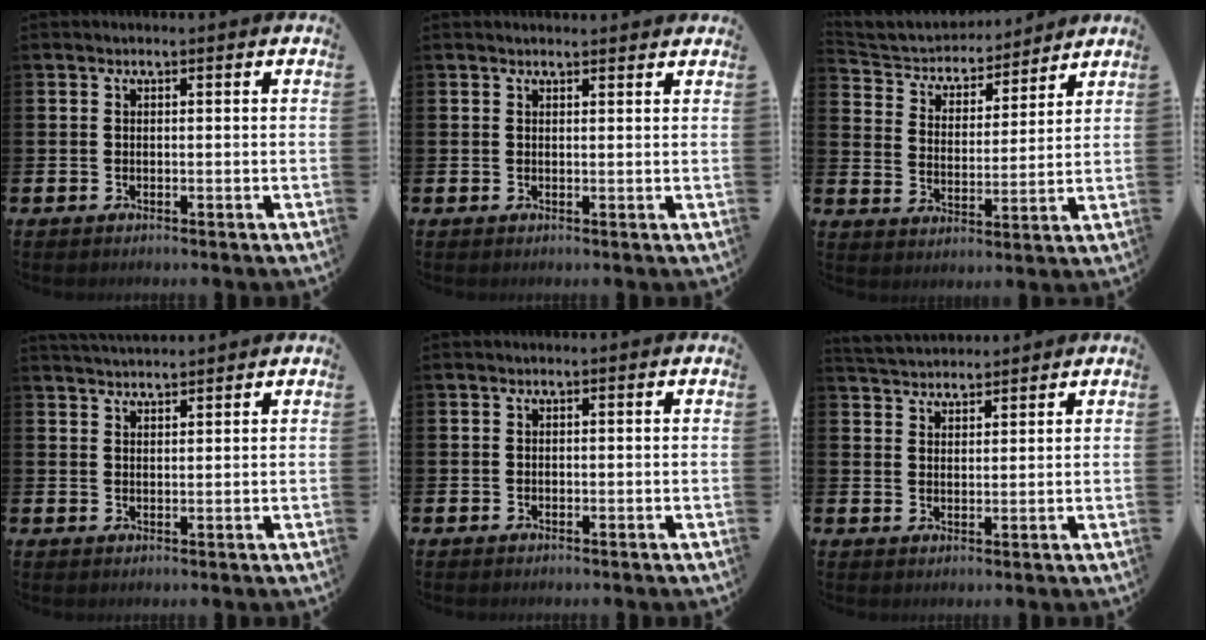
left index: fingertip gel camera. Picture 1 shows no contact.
{"total": 1.1, "force": [1.1, 0.1, 0.1], "torque": [0.009, -0.004, 0.019]}
{"total": 5.3, "force": [4.9, 1.9, 0.4], "torque": [-0.045, -0.041, 0.083]}
{"total": 2.7, "force": [2.7, 0.3, 0.3], "torque": [-0.011, -0.010, 0.050]}
{"total": 0.0}
{"total": 2.9, "force": [2.9, 0.7, 0.2], "torque": [-0.003, -0.013, 0.052]}